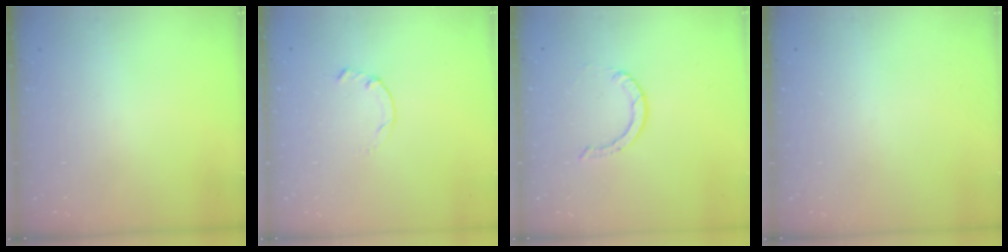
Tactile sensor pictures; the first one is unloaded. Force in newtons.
{"total": 0.5, "press": 0.4, "slide": 0.3}
{"total": 0.9, "press": 0.9, "slide": 0.1}
{"total": 0.0}